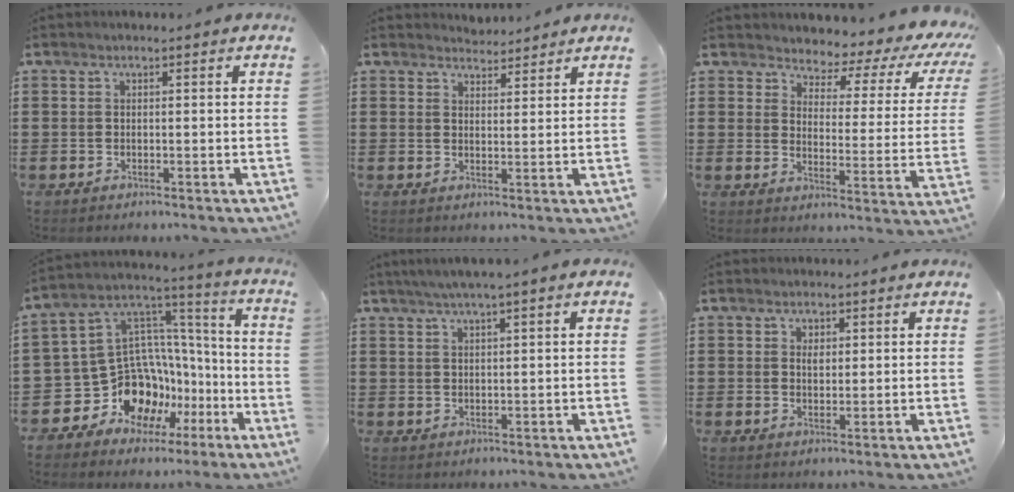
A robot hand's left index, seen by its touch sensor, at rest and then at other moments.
{"total": 3.2, "force": [3.1, 0.6, -0.1], "torque": [-0.005, -0.005, 0.059]}
{"total": 3.6, "force": [3.0, 1.2, 1.5], "torque": [-0.046, -0.032, 0.041]}
{"total": 12.2, "force": [-4.5, 10.6, 4.0], "torque": [-0.128, -0.016, -0.063]}
{"total": 2.3, "force": [1.5, -0.4, 1.7], "torque": [-0.034, 0.000, 0.027]}
{"total": 1.9, "force": [1.2, 1.1, 0.8], "torque": [-0.011, 0.000, 0.022]}